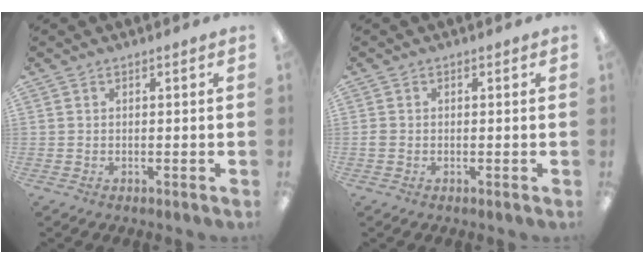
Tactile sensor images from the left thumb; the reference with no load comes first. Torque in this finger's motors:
{"motor_torque": [-0.13, 0.10, 0.14, -0.20, 0.00]}